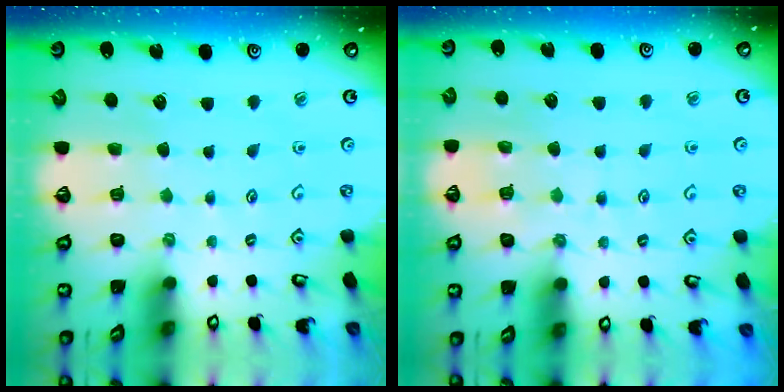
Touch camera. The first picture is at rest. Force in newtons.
{"total": 7.9, "press": 7.9, "slide": 0.8}